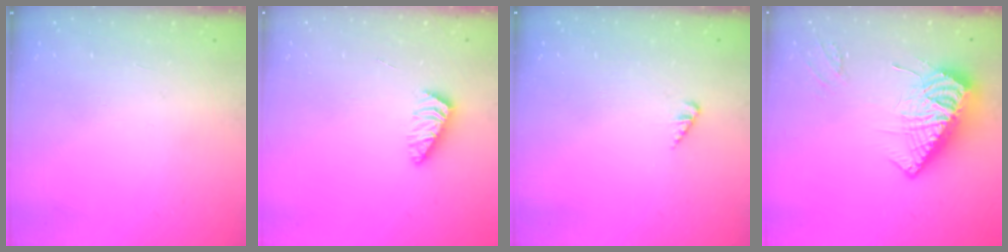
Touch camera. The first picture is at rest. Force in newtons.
{"total": 2.2, "press": 2.2, "slide": 0.4}
{"total": 1.8, "press": 1.8, "slide": 0.3}
{"total": 13.1, "press": 13.0, "slide": 1.4}